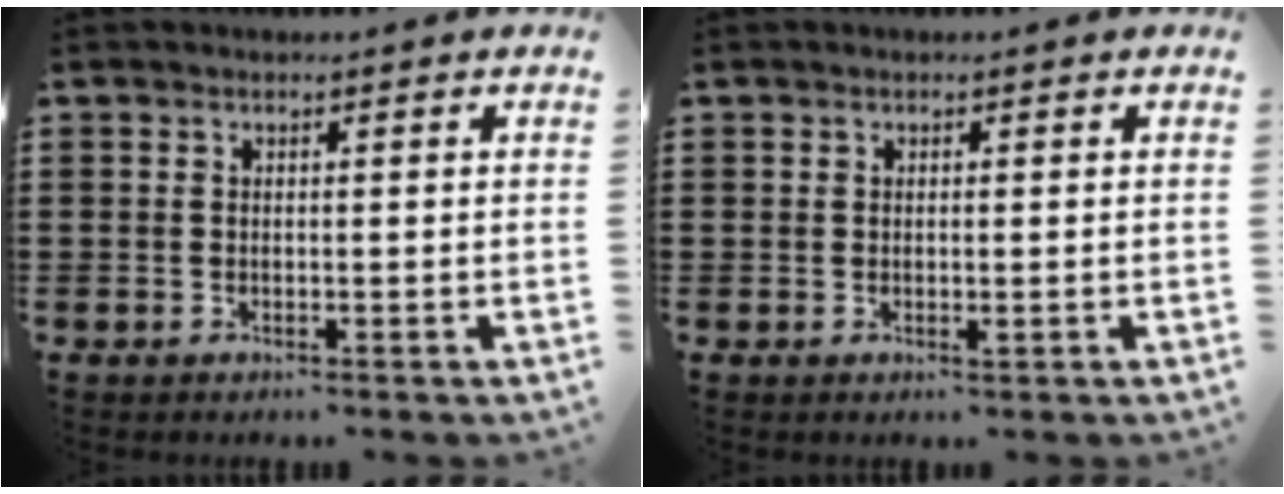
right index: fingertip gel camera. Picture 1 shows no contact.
{"total": 0.7, "force": [0.0, 0.2, 0.7], "torque": [-0.014, -0.002, 0.001]}